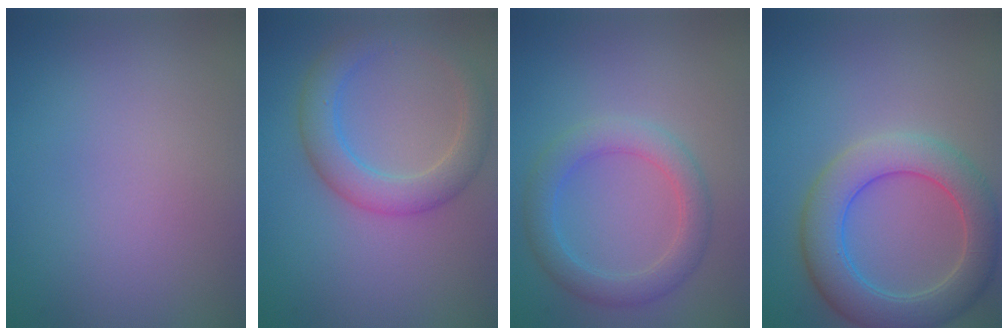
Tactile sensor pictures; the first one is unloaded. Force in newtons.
{"total": 4.3, "press": 4.3, "slide": 0.3}
{"total": 3.6, "press": 3.6, "slide": 0.0}
{"total": 6.6, "press": 6.6, "slide": 0.3}